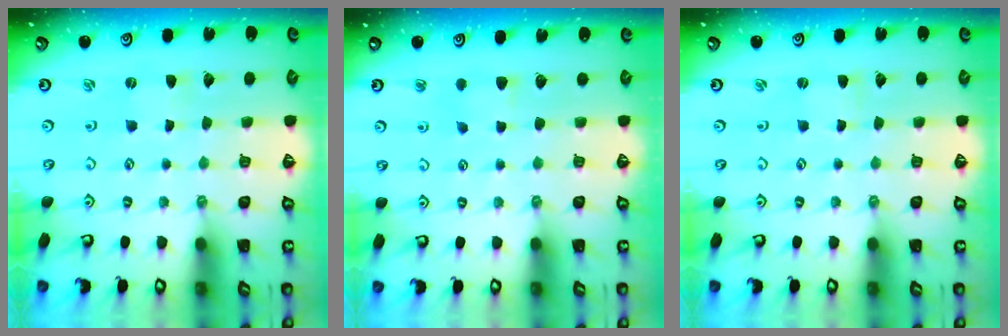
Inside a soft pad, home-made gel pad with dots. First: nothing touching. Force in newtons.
{"total": 4.1, "press": 4.1, "slide": 0.5}
{"total": 0.7, "press": 0.7, "slide": 0.0}